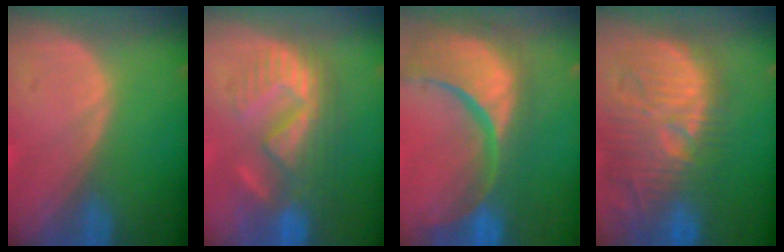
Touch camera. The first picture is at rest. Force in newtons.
{"total": 9.4, "press": 9.0, "slide": 2.7}
{"total": 15.4, "press": 12.1, "slide": 9.6}
{"total": 13.5, "press": 12.5, "slide": 5.0}